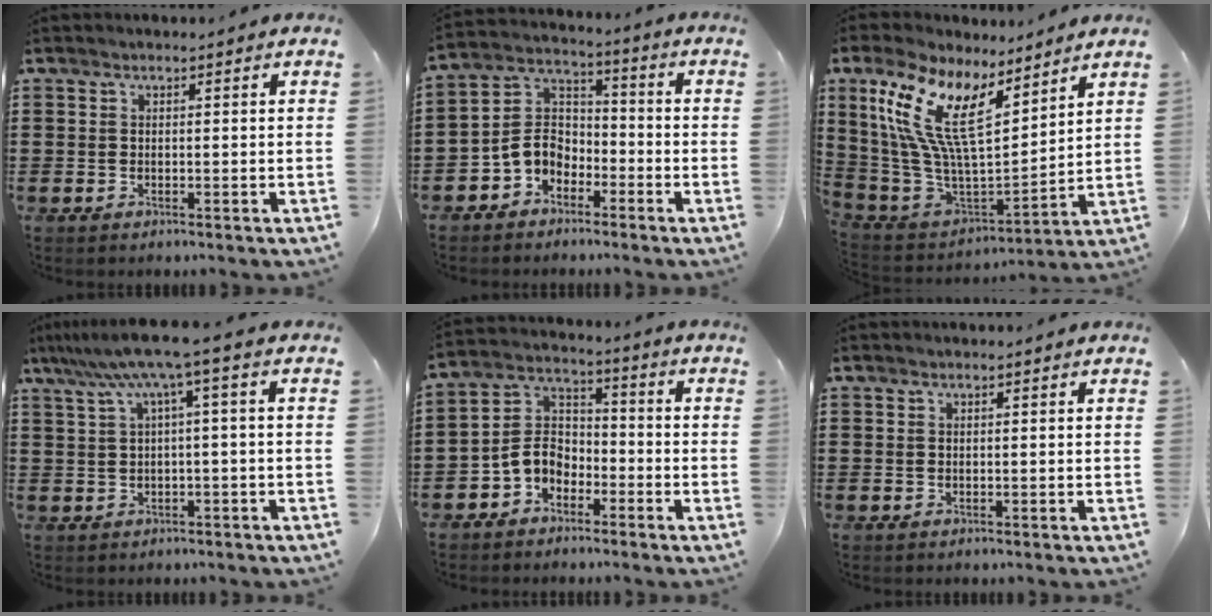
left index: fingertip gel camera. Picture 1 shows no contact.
{"total": 5.8, "force": [-3.0, 4.3, 2.6], "torque": [-0.077, 0.002, -0.069]}
{"total": 15.5, "force": [8.7, 5.8, 11.4], "torque": [-0.277, -0.044, 0.153]}
{"total": 6.8, "force": [2.4, -0.5, 6.3], "torque": [-0.125, -0.014, 0.039]}
{"total": 5.7, "force": [-3.2, 3.9, 2.6], "torque": [-0.077, 0.002, -0.073]}
{"total": 0.0}